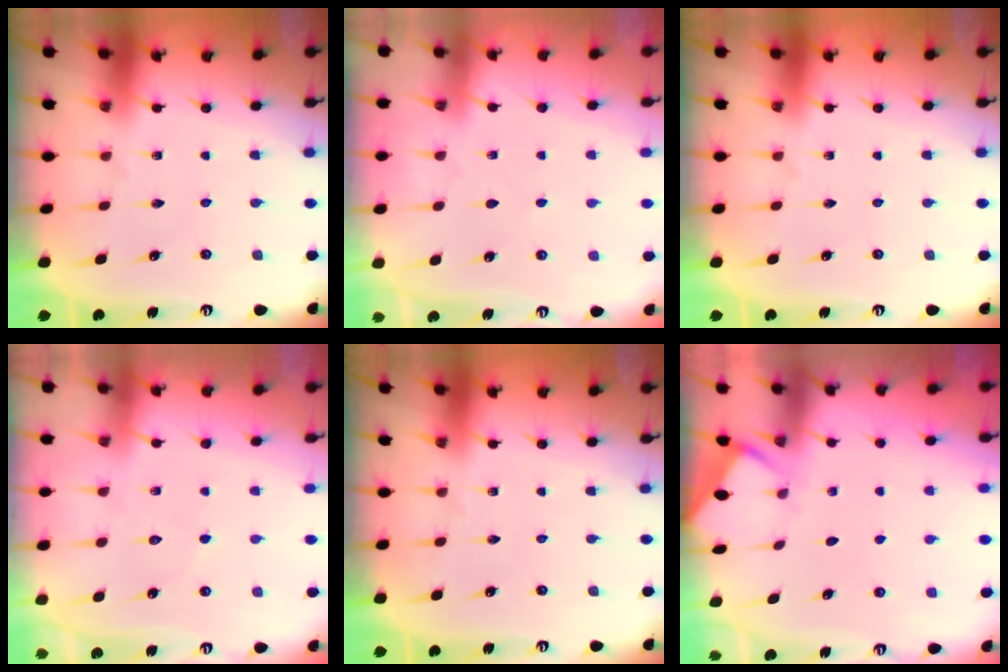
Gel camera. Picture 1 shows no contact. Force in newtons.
{"total": 2.8, "press": 2.8, "slide": 0.4}
{"total": 0.0}
{"total": 3.3, "press": 3.3, "slide": 0.3}
{"total": 0.0}
{"total": 3.0, "press": 3.0, "slide": 0.2}